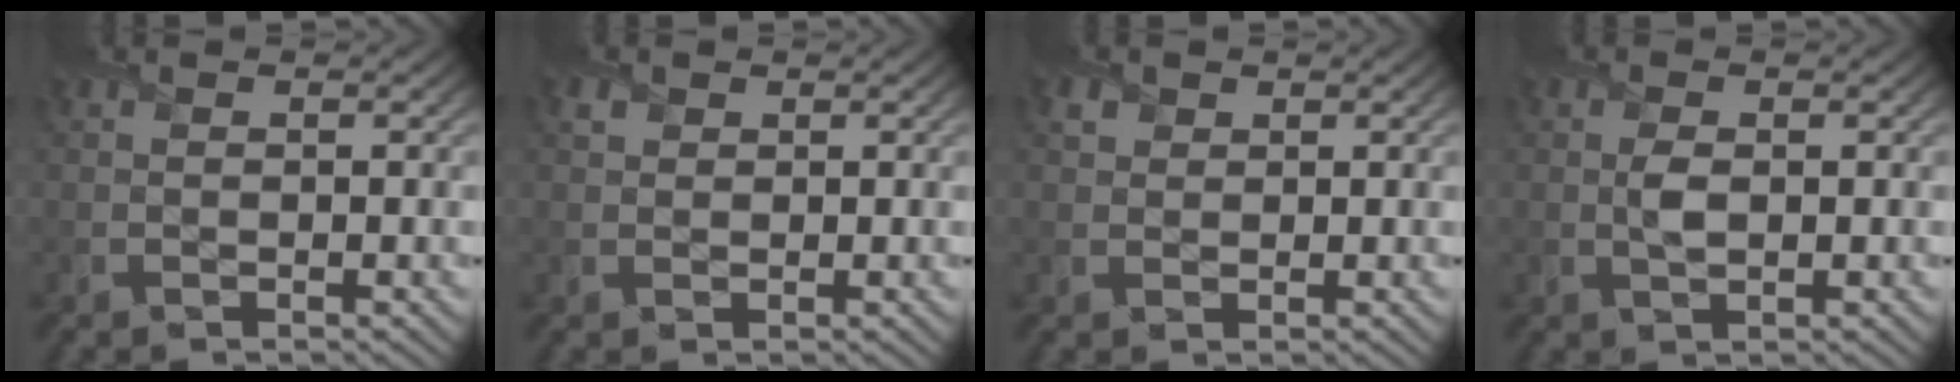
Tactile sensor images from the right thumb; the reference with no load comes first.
{"total": 1.1, "force": [0.8, 0.8, 0.3], "torque": [-0.007, 0.004, 0.014]}
{"total": 1.4, "force": [1.0, 1.0, 0.3], "torque": [-0.010, 0.004, 0.017]}
{"total": 1.7, "force": [0.1, 0.7, 1.6], "torque": [-0.040, 0.001, 0.000]}